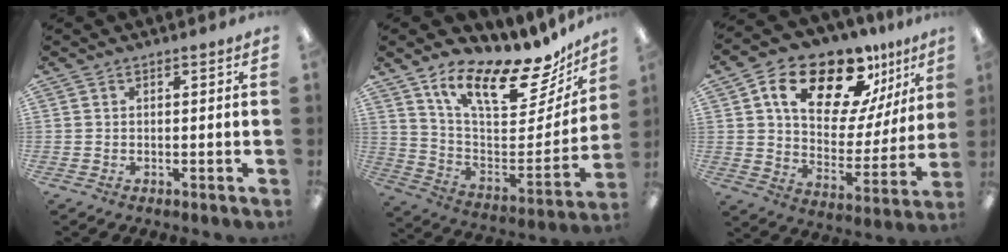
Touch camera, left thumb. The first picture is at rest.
{"total": 20.9, "force": [14.3, 7.9, 13.0], "torque": [-0.183, -0.102, 0.239]}
{"total": 19.4, "force": [12.9, 9.7, 10.8], "torque": [-0.172, -0.073, 0.219]}